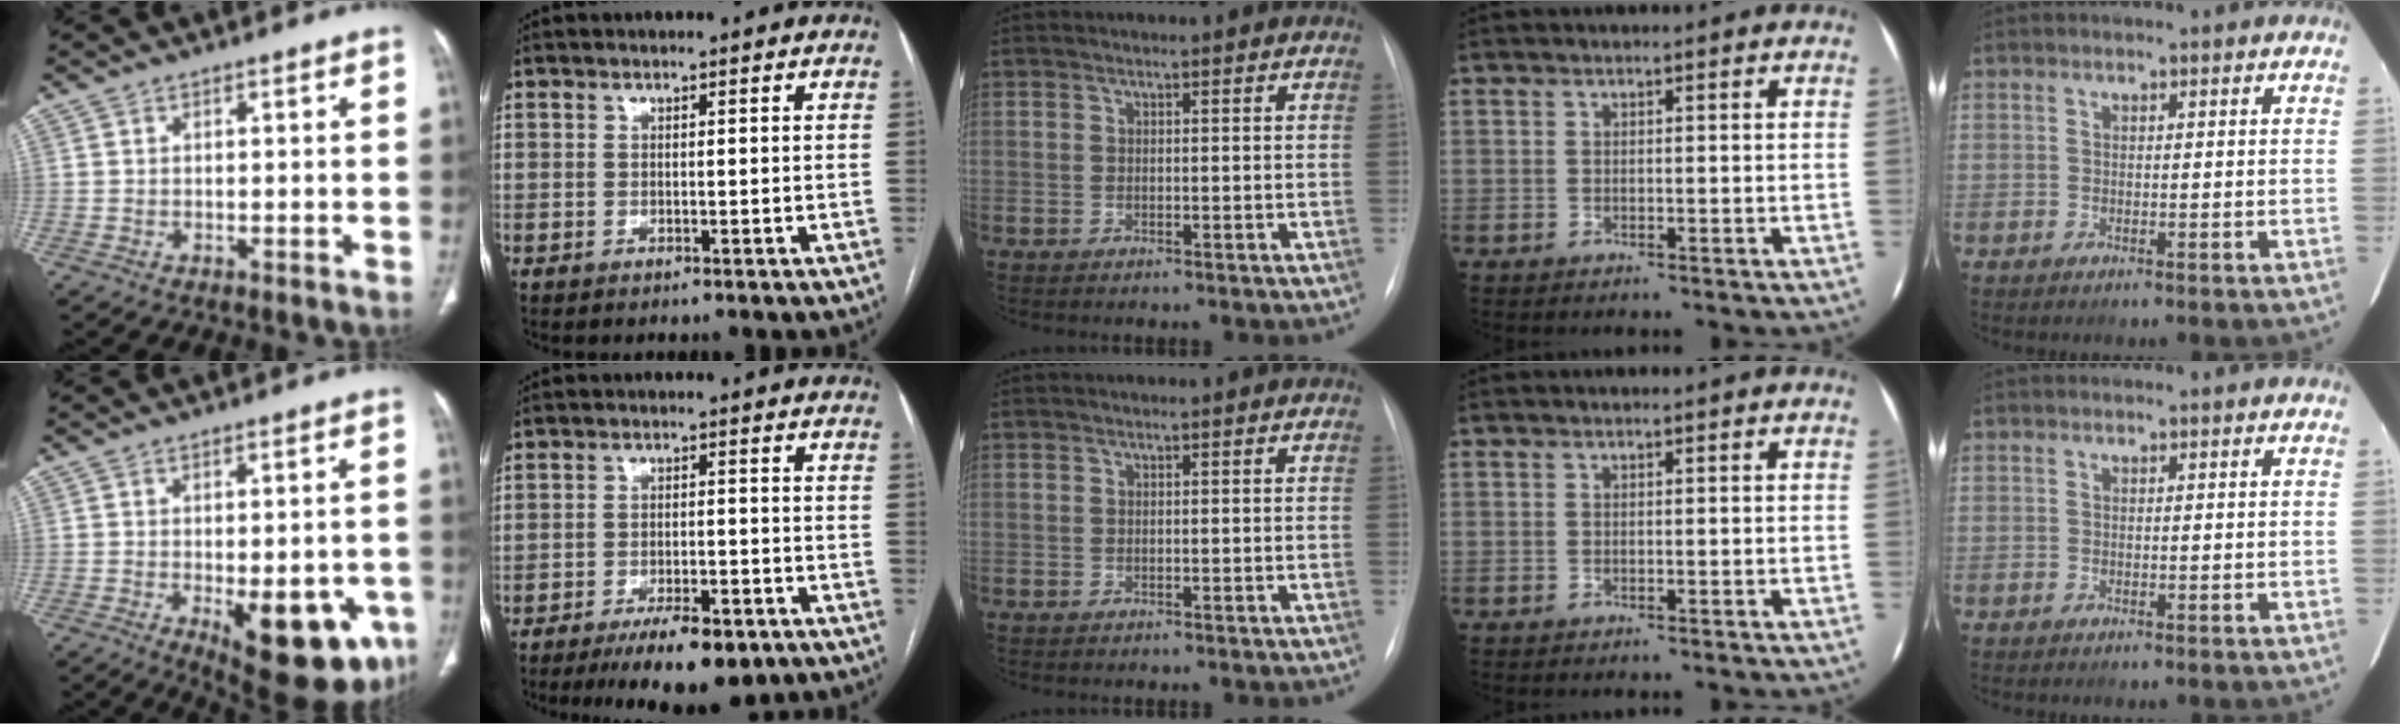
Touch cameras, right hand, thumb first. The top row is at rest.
{"thumb": {"total": 18.0, "force": [-6.4, 7.6, 15.0], "torque": [-0.139, -0.004, -0.064]}, "index": {"total": 10.3, "force": [-6.9, 3.1, 6.9], "torque": [-0.102, -0.009, -0.107]}}